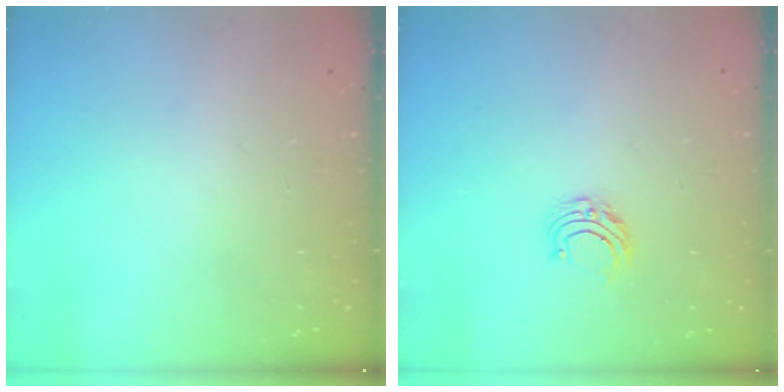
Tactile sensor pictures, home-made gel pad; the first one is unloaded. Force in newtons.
{"total": 5.0, "press": 5.0, "slide": 0.4}